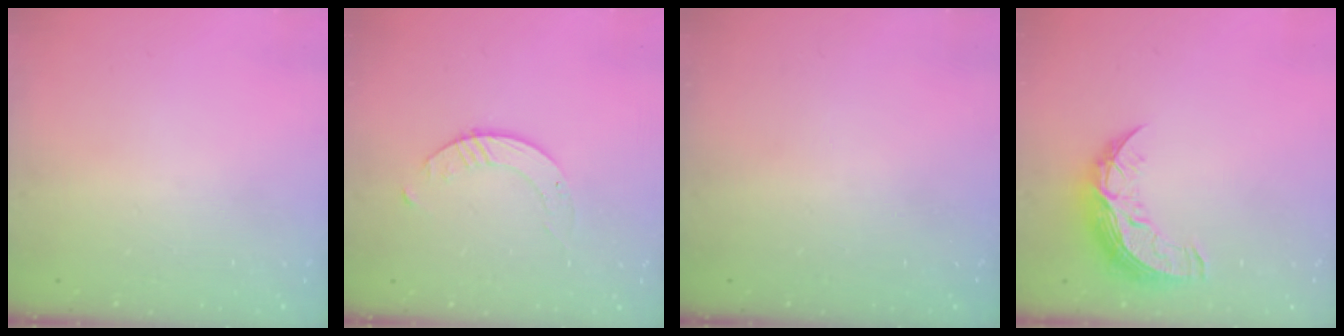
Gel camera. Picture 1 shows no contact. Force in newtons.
{"total": 2.8, "press": 2.8, "slide": 0.3}
{"total": 0.0}
{"total": 9.7, "press": 9.7, "slide": 0.6}